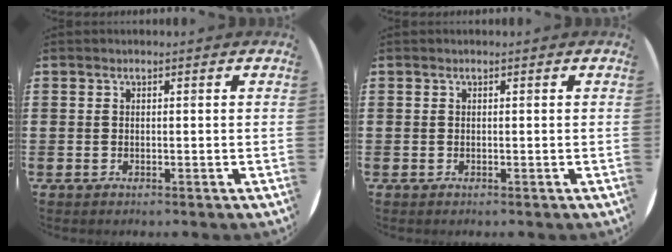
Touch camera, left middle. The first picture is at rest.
{"total": 0.0}